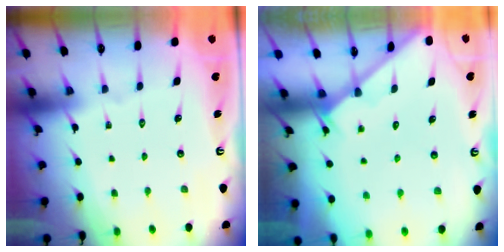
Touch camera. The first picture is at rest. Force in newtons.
{"total": 2.0, "press": 2.0, "slide": 0.1}